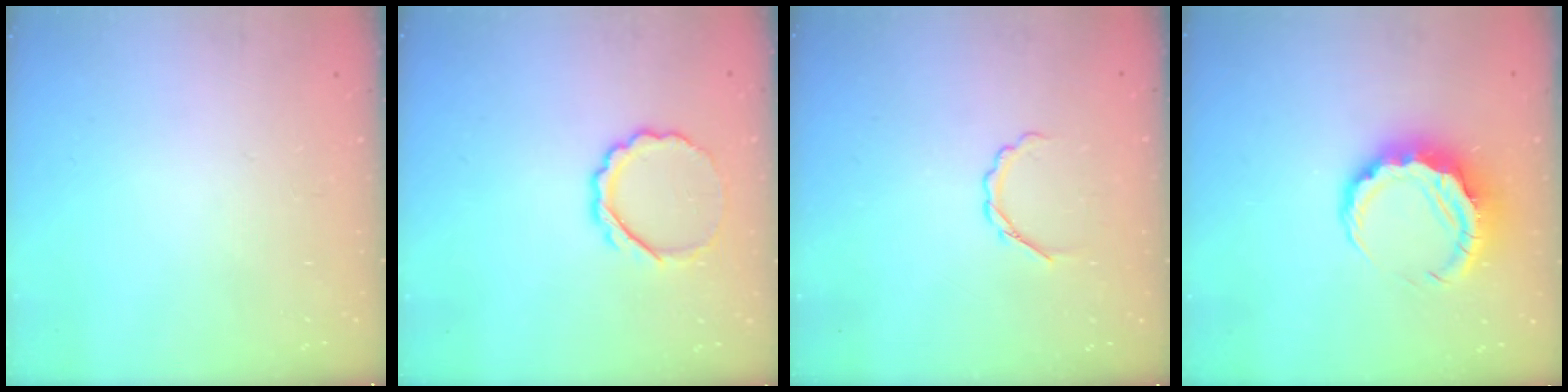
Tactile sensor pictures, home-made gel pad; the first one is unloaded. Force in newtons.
{"total": 7.6, "press": 7.6, "slide": 0.7}
{"total": 3.0, "press": 2.8, "slide": 0.9}
{"total": 8.9, "press": 8.8, "slide": 1.1}